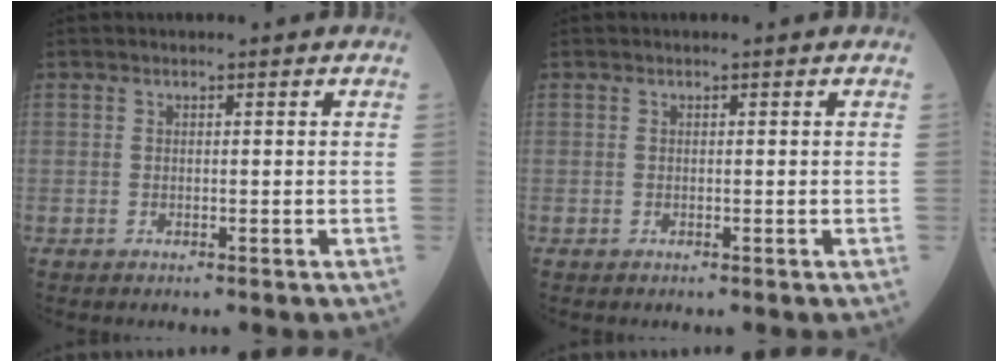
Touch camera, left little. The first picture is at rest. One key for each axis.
{"total": 0.0}